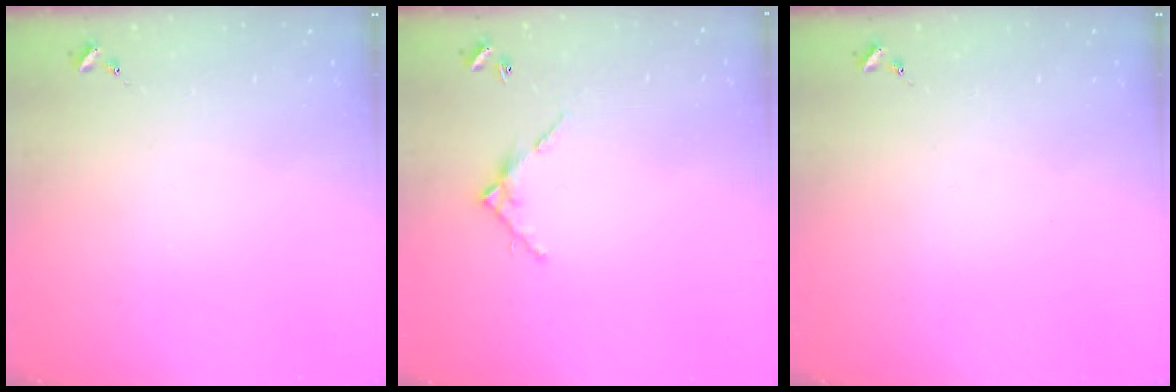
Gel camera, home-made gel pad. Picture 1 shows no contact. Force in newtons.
{"total": 6.3, "press": 6.3, "slide": 0.5}
{"total": 0.0}